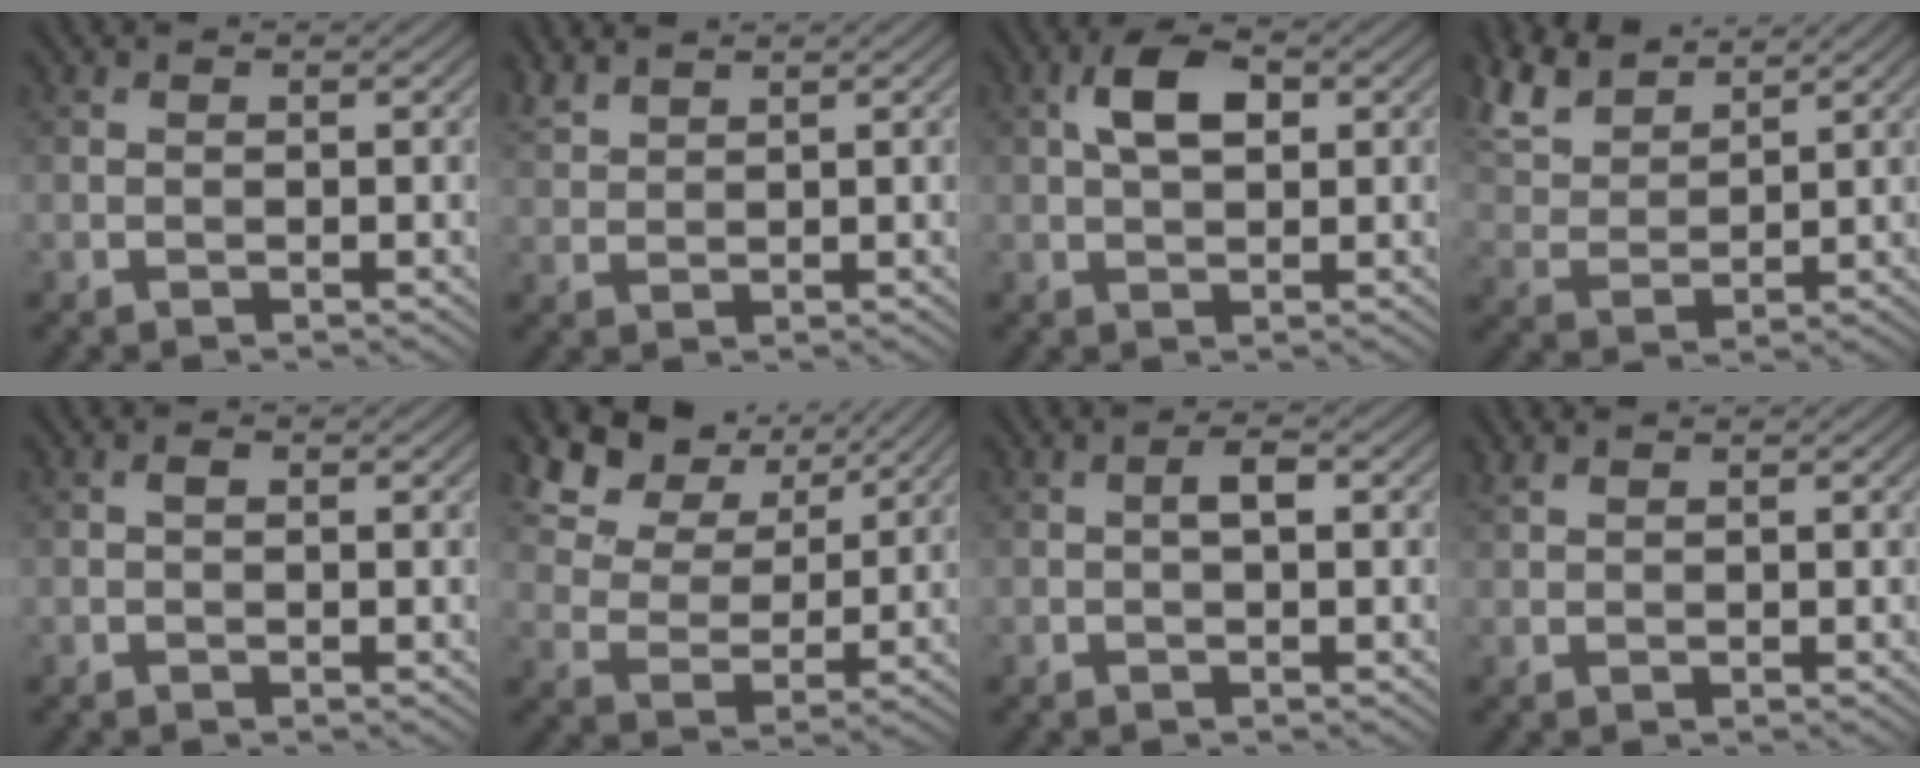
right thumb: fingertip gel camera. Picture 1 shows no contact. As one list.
[{"total": 2.6, "force": [2.3, 0.6, 1.1], "torque": [-0.029, 0.005, 0.055]}, {"total": 5.2, "force": [1.3, 2.8, 4.2], "torque": [-0.084, 0.009, 0.019]}, {"total": 8.3, "force": [6.7, 2.8, 4.0], "torque": [-0.110, 0.019, 0.138]}, {"total": 0.8, "force": [0.1, 0.4, 0.6], "torque": [-0.011, 0.004, 0.001]}, {"total": 9.7, "force": [6.6, 5.4, 4.6], "torque": [-0.117, -0.014, 0.135]}, {"total": 1.7, "force": [0.1, 0.5, 1.6], "torque": [-0.030, 0.007, -0.001]}, {"total": 1.2, "force": [1.0, 0.3, 0.6], "torque": [-0.022, 0.006, 0.027]}]